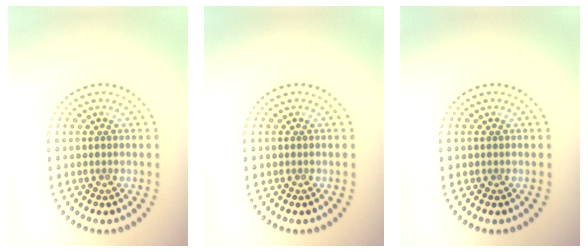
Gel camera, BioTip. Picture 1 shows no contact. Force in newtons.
{"total": 0.0}
{"total": 0.0}